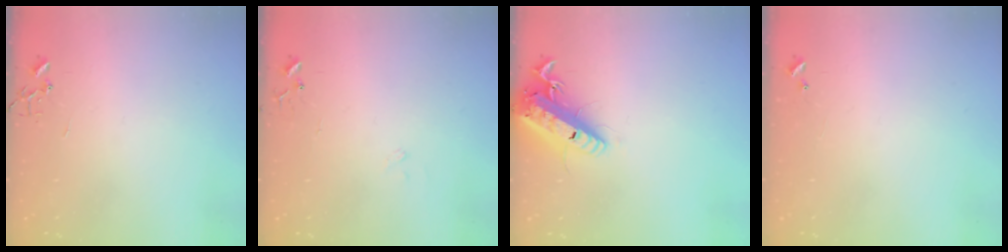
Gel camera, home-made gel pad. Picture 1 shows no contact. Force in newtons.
{"total": 7.6, "press": 7.6, "slide": 0.5}
{"total": 17.3, "press": 17.0, "slide": 3.4}
{"total": 5.0, "press": 5.0, "slide": 0.6}